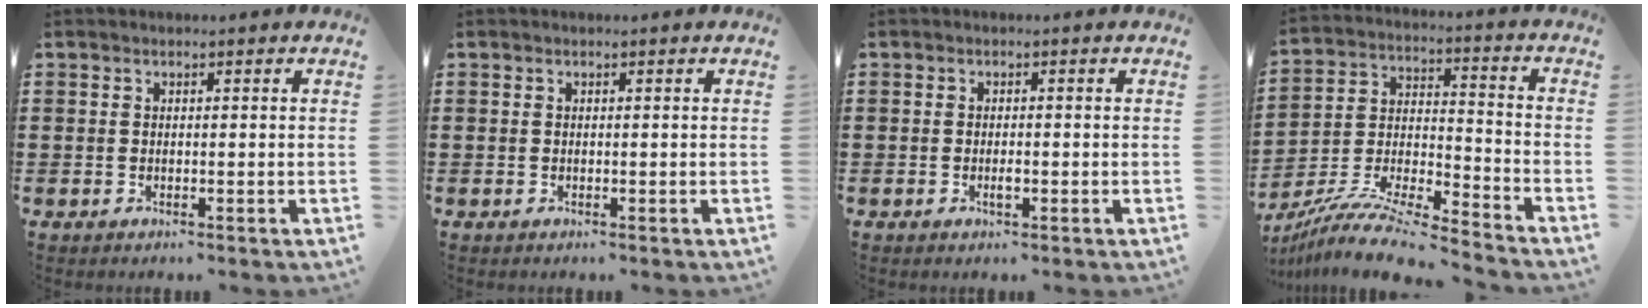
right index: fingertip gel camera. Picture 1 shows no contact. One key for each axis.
{"total": 0.0}
{"total": 1.2, "fx": -0.4, "fy": 0.4, "fz": 1.1, "tx": -0.021, "ty": -0.004, "tz": -0.006}
{"total": 9.9, "fx": -9.2, "fy": 0.3, "fz": 3.8, "tx": -0.074, "ty": 0.005, "tz": -0.187}